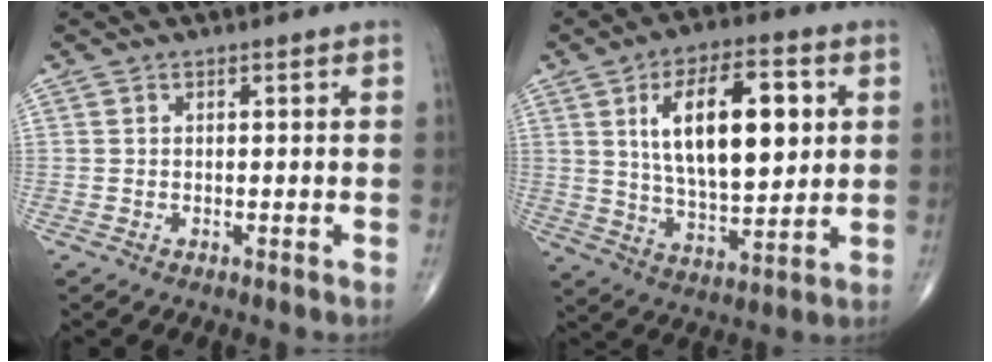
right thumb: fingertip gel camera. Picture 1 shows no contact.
{"total": 18.1, "force": [4.5, 8.1, 15.5], "torque": [-0.231, -0.014, 0.078]}